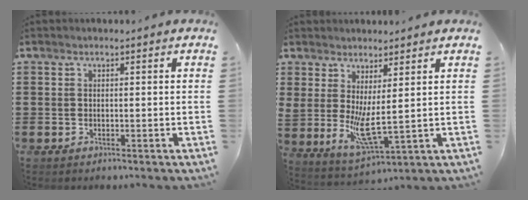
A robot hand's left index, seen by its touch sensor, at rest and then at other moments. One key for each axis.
{"total": 6.4, "fx": 1.4, "fy": 1.6, "fz": 6.0, "tx": -0.130, "ty": -0.040, "tz": 0.024}